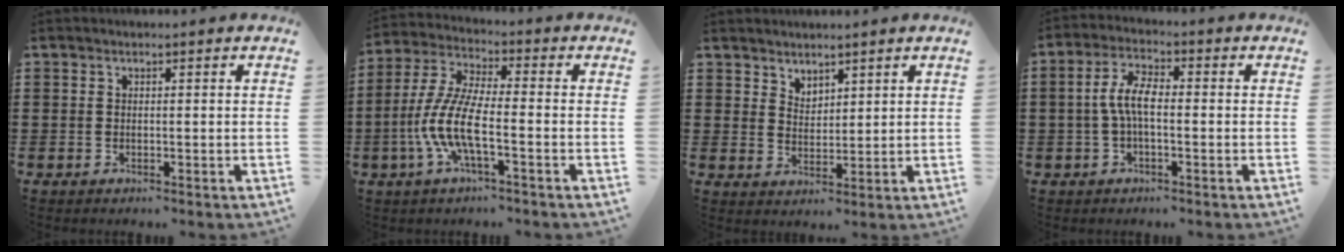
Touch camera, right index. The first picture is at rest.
{"total": 8.8, "force": [-3.2, 2.1, 7.9], "torque": [-0.196, -0.017, -0.070]}
{"total": 3.0, "force": [2.7, 1.3, -0.2], "torque": [-0.004, -0.001, 0.054]}
{"total": 5.7, "force": [-0.5, 2.2, 5.3], "torque": [-0.115, 0.001, -0.016]}